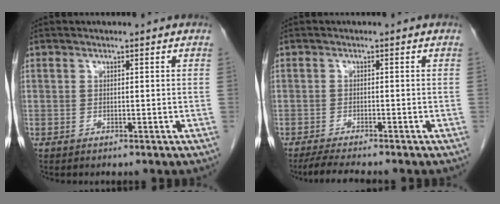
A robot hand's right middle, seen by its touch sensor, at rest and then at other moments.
{"total": 3.9, "force": [-3.4, -0.3, 1.9], "torque": [-0.038, -0.016, -0.059]}